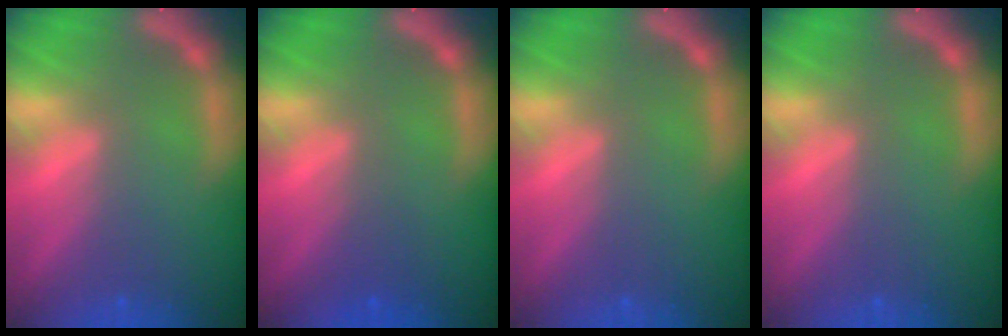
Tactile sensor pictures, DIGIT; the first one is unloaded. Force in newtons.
{"total": 1.5}
{"total": 0.0}
{"total": 0.0}